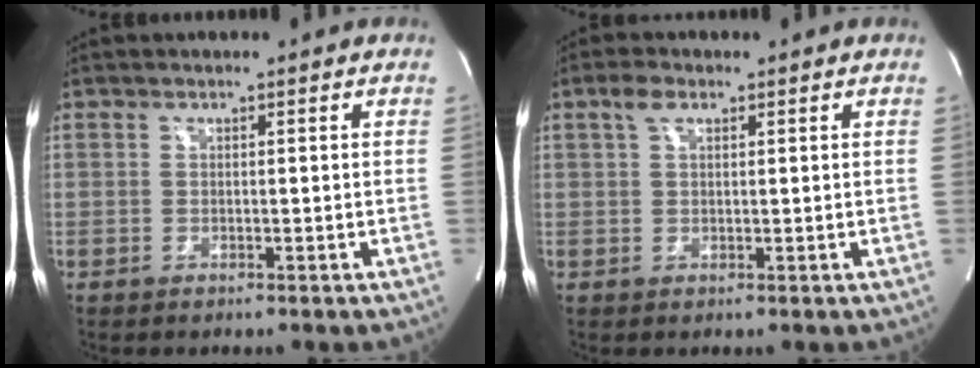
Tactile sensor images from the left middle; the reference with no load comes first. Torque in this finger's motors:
{"motor_torque": [0.11, 0.00, -0.02, 0.00]}